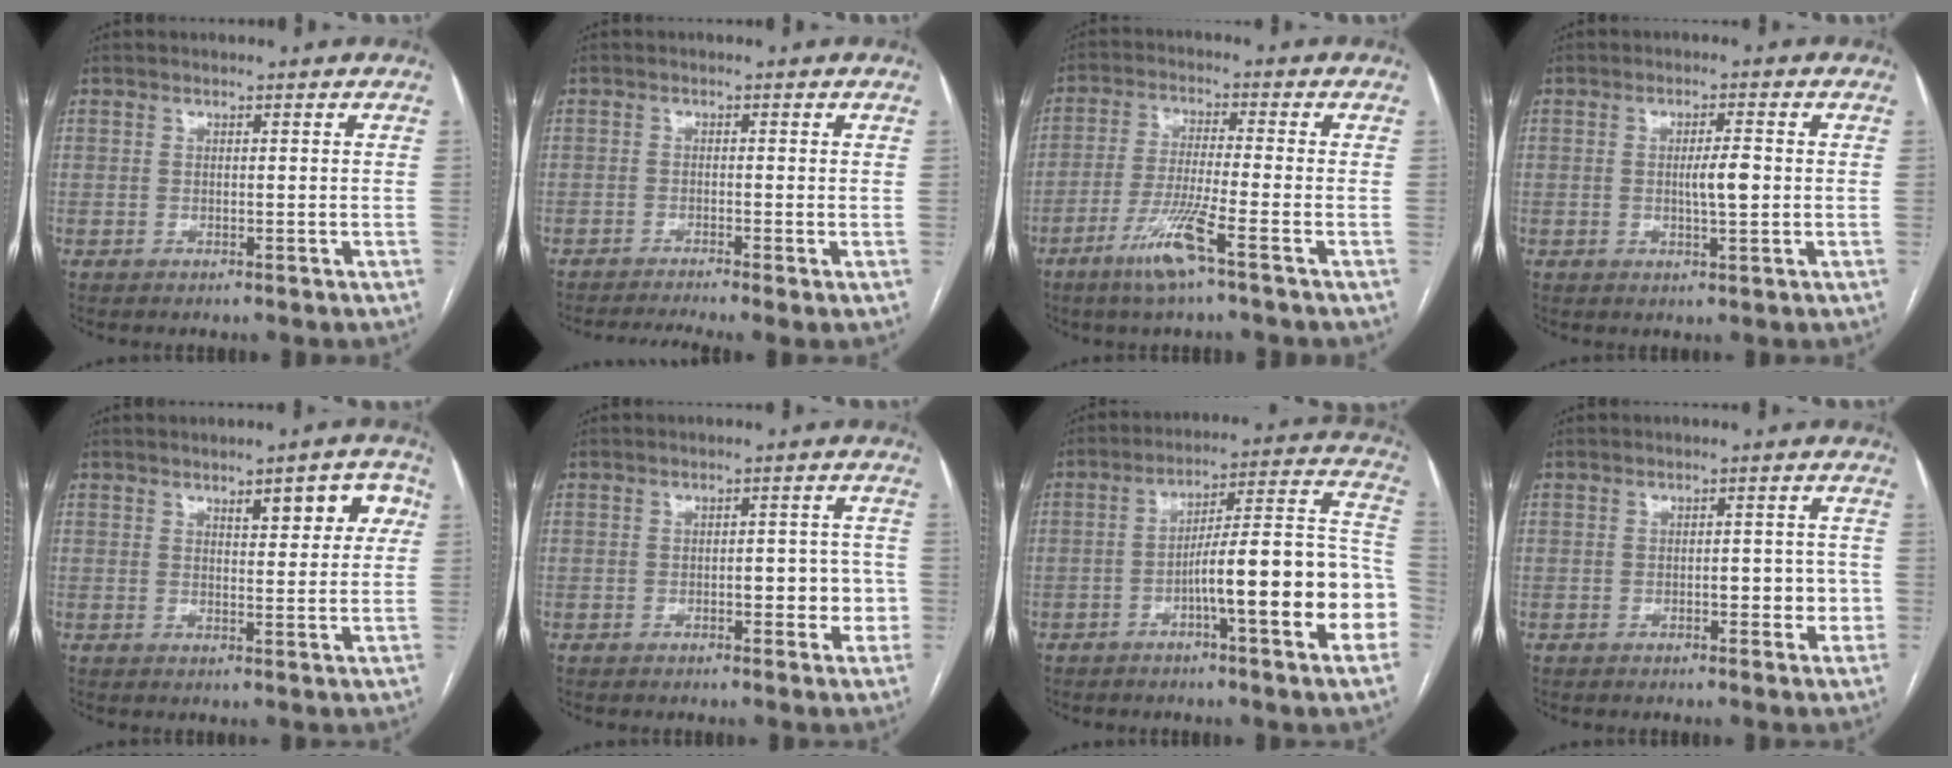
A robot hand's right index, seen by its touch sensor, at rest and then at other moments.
{"total": 4.7, "force": [-3.5, -0.3, 3.1], "torque": [-0.046, -0.004, -0.058]}
{"total": 8.1, "force": [-4.5, -0.7, 6.8], "torque": [-0.136, -0.016, -0.089]}
{"total": 3.9, "force": [-0.1, 0.6, 3.9], "torque": [-0.065, 0.000, 0.000]}
{"total": 6.6, "force": [2.9, 2.1, 5.6], "torque": [-0.063, 0.013, 0.035]}
{"total": 5.3, "force": [-1.2, 2.2, 4.7], "torque": [-0.054, 0.017, -0.012]}
{"total": 19.1, "force": [-5.3, 1.9, 18.3], "torque": [-0.194, 0.033, -0.072]}
{"total": 4.3, "force": [-1.0, 1.8, 3.8], "torque": [-0.045, 0.011, -0.011]}